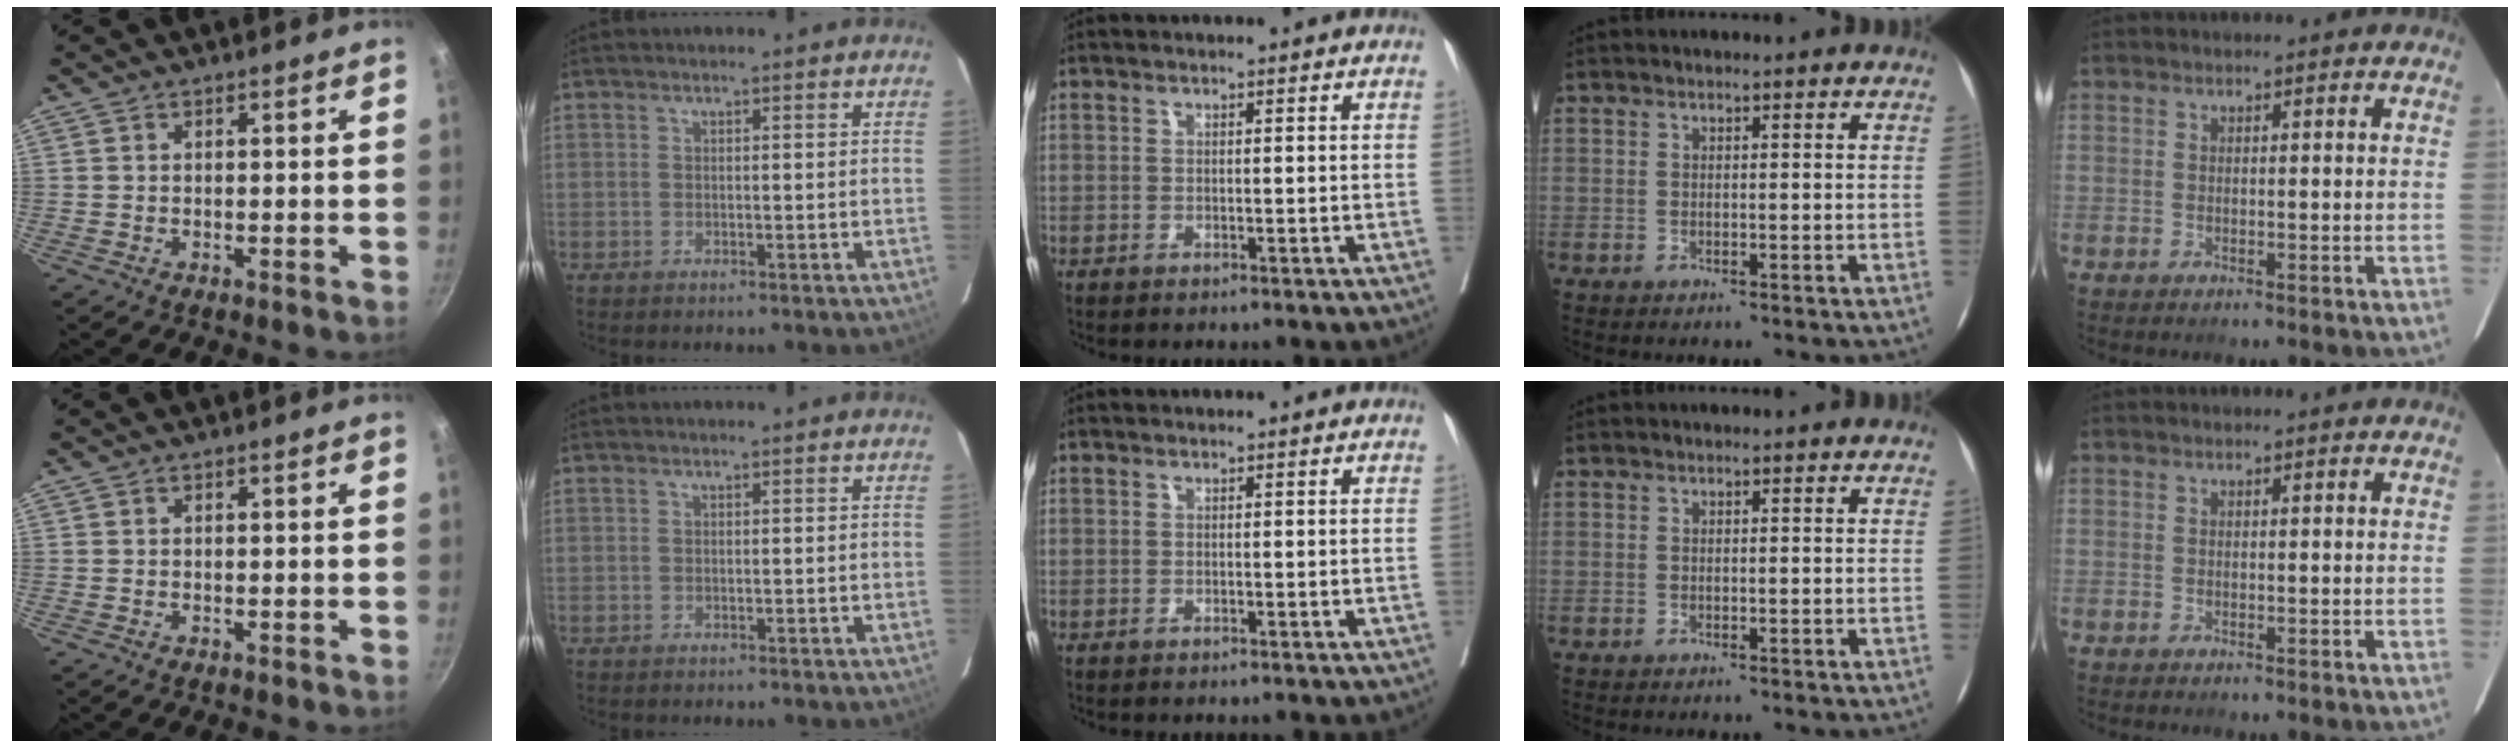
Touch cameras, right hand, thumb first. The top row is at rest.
{}